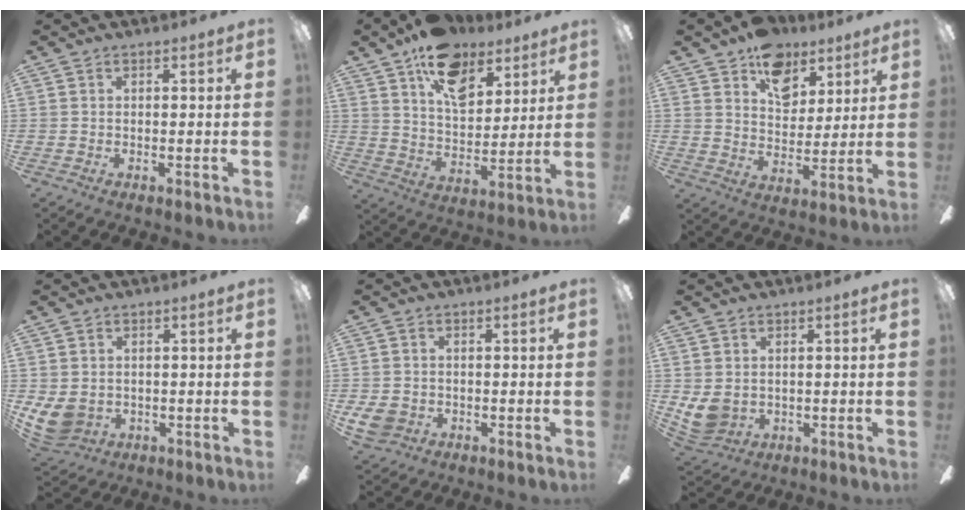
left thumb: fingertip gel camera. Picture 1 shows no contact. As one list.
[{"total": 16.2, "force": [10.2, 9.0, 8.8], "torque": [-0.135, -0.044, 0.182]}, {"total": 12.5, "force": [7.9, 8.2, 5.2], "torque": [-0.070, -0.039, 0.145]}, {"total": 6.3, "force": [0.0, 5.3, 3.3], "torque": [-0.089, -0.003, 0.000]}, {"total": 5.0, "force": [-1.6, 4.2, 2.3], "torque": [-0.066, 0.010, -0.031]}, {"total": 6.1, "force": [1.2, 5.1, 3.2], "torque": [-0.081, -0.007, 0.022]}]